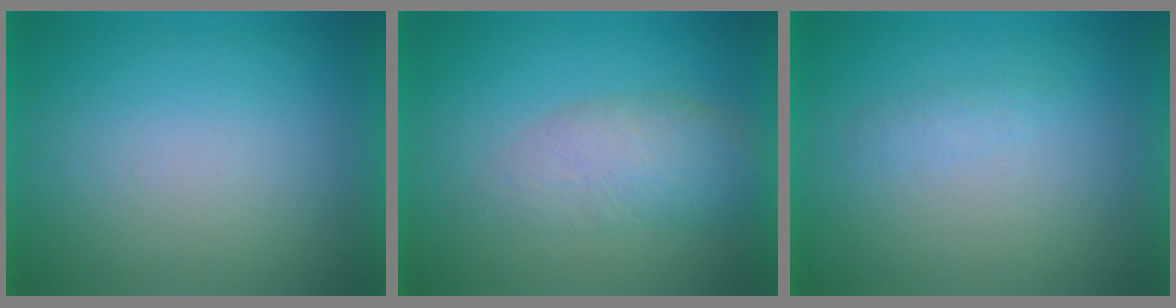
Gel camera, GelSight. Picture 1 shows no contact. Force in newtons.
{"total": 4.4}
{"total": 1.3}